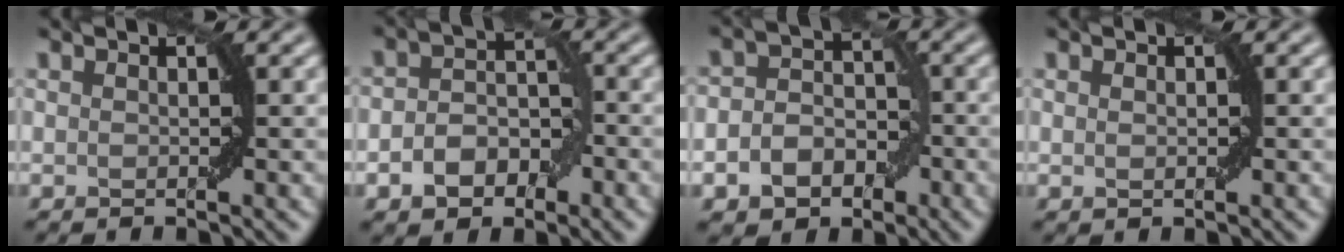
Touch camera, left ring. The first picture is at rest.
{"total": 3.9, "force": [-1.5, 2.6, 2.5], "torque": [-0.039, 0.005, -0.028]}
{"total": 5.4, "force": [-2.1, 4.2, 2.7], "torque": [-0.016, -0.005, -0.039]}
{"total": 0.6, "force": [0.1, 0.3, 0.5], "torque": [-0.007, 0.002, 0.004]}